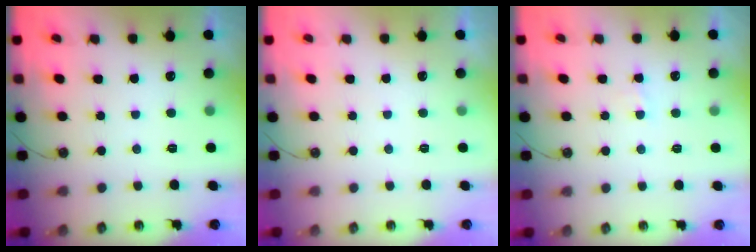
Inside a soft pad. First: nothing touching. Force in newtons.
{"total": 0.0}
{"total": 2.8, "press": 2.8, "slide": 0.4}